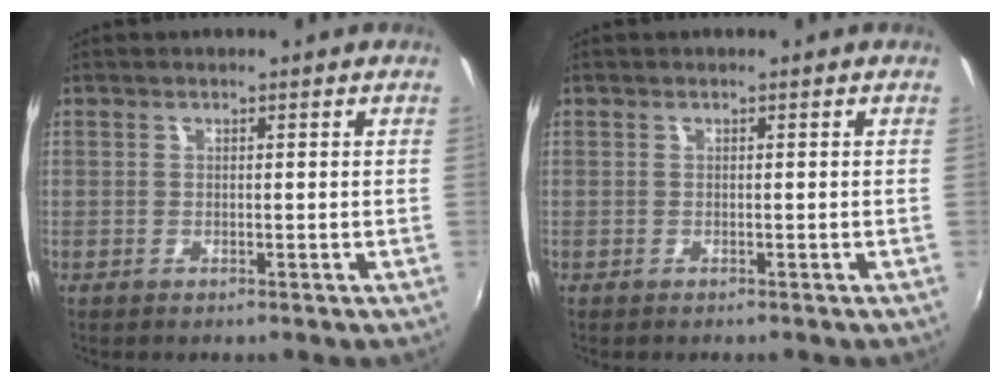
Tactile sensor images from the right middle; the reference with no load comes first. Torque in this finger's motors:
{"motor_torque": [0.05, -0.08, 0.01, 0.01]}